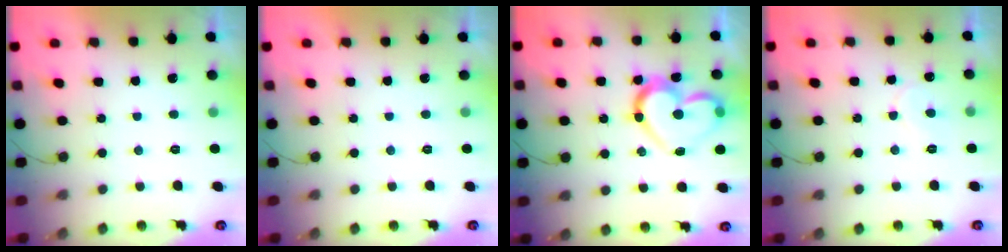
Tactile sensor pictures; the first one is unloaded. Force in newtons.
{"total": 1.7, "press": 1.6, "slide": 0.1}
{"total": 16.8, "press": 16.7, "slide": 1.4}
{"total": 4.9, "press": 4.9, "slide": 0.4}